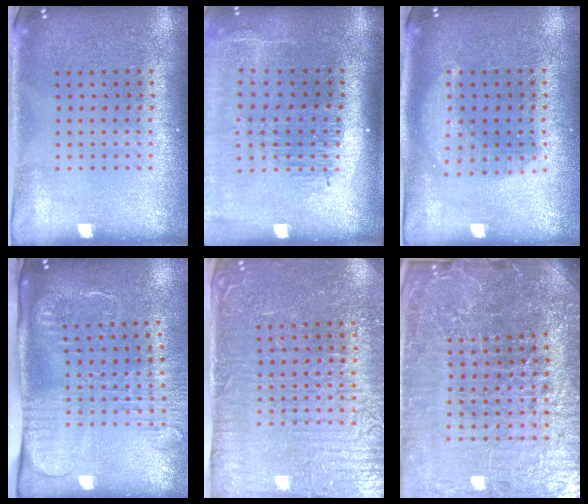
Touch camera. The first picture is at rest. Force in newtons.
{"total": 2.4, "press": 1.9, "slide": 1.4}
{"total": 1.3, "press": 1.3, "slide": 0.2}
{"total": 2.6, "press": 2.0, "slide": 1.7}
{"total": 5.1, "press": 4.6, "slide": 2.2}
{"total": 7.2, "press": 6.3, "slide": 3.4}